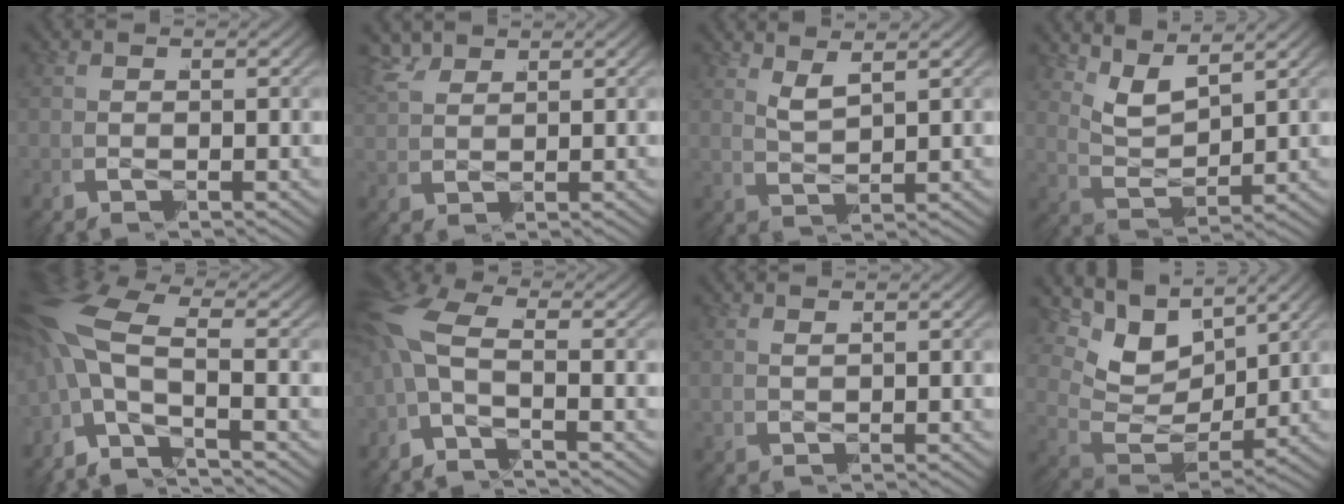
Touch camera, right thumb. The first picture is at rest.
{"total": 1.9, "force": [1.9, 0.0, -0.1], "torque": [0.010, 0.011, 0.036]}
{"total": 2.4, "force": [1.9, 0.6, 1.5], "torque": [-0.024, 0.007, 0.036]}
{"total": 4.7, "force": [2.0, 2.8, 3.2], "torque": [-0.075, -0.014, 0.043]}
{"total": 7.4, "force": [-2.2, 4.9, 5.1], "torque": [-0.133, -0.026, -0.036]}
{"total": 5.4, "force": [-1.2, 3.5, 4.0], "torque": [-0.110, -0.014, -0.027]}
{"total": 1.3, "force": [0.9, -0.8, -0.6], "torque": [0.024, 0.011, 0.015]}
{"total": 7.1, "force": [1.2, 5.2, 4.7], "torque": [-0.109, -0.025, 0.032]}